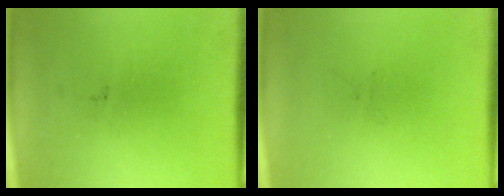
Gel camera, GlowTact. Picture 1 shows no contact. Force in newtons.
{"total": 0.0}